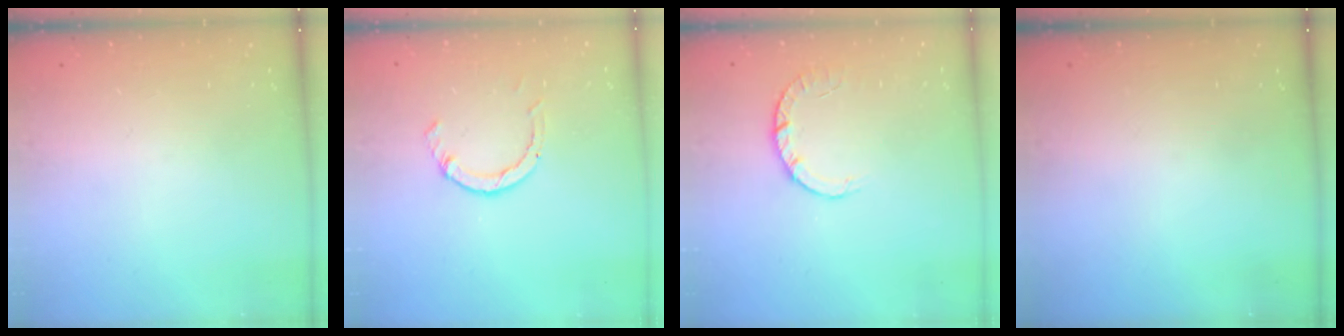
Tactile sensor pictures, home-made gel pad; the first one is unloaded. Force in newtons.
{"total": 2.3, "press": 2.3, "slide": 0.3}
{"total": 2.8, "press": 2.8, "slide": 0.4}
{"total": 0.0}